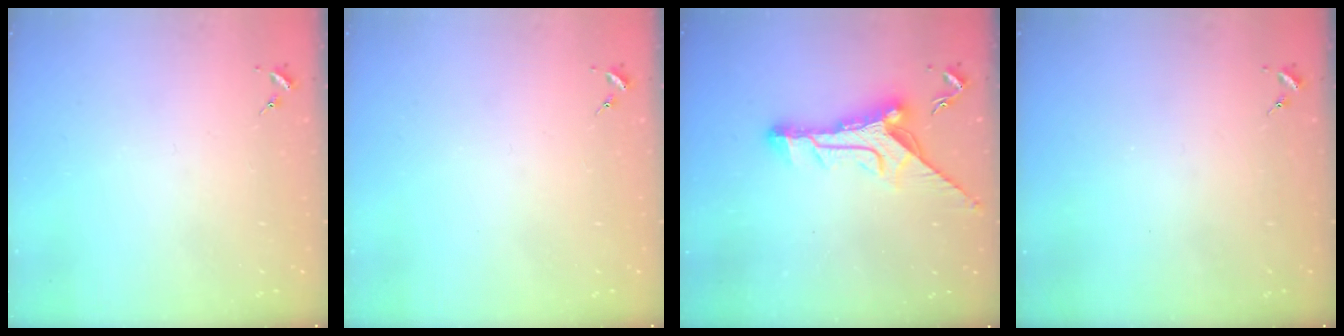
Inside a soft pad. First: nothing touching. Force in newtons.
{"total": 0.0}
{"total": 13.8, "press": 13.8, "slide": 1.3}
{"total": 0.0}